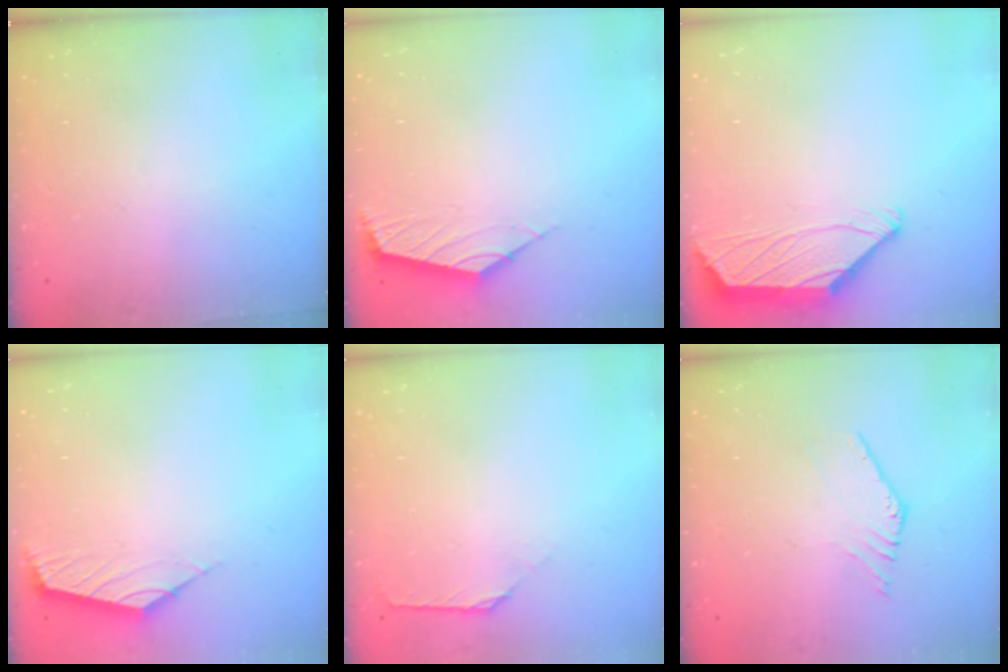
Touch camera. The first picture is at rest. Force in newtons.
{"total": 2.5, "press": 2.4, "slide": 0.7}
{"total": 2.0, "press": 1.9, "slide": 0.7}
{"total": 2.5, "press": 2.5, "slide": 0.6}
{"total": 1.7, "press": 1.6, "slide": 0.6}
{"total": 0.0}